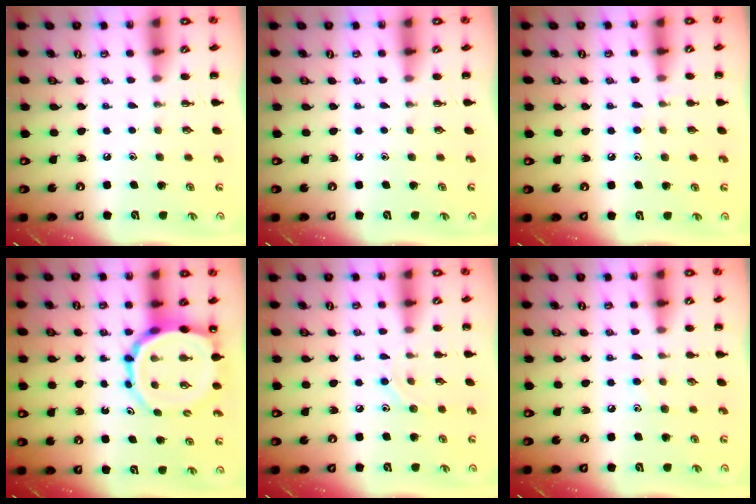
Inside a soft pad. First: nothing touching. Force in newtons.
{"total": 0.0}
{"total": 5.5, "press": 5.3, "slide": 1.7}
{"total": 12.8, "press": 12.3, "slide": 3.5}
{"total": 6.7, "press": 6.6, "slide": 1.1}
{"total": 4.2, "press": 4.0, "slide": 1.3}